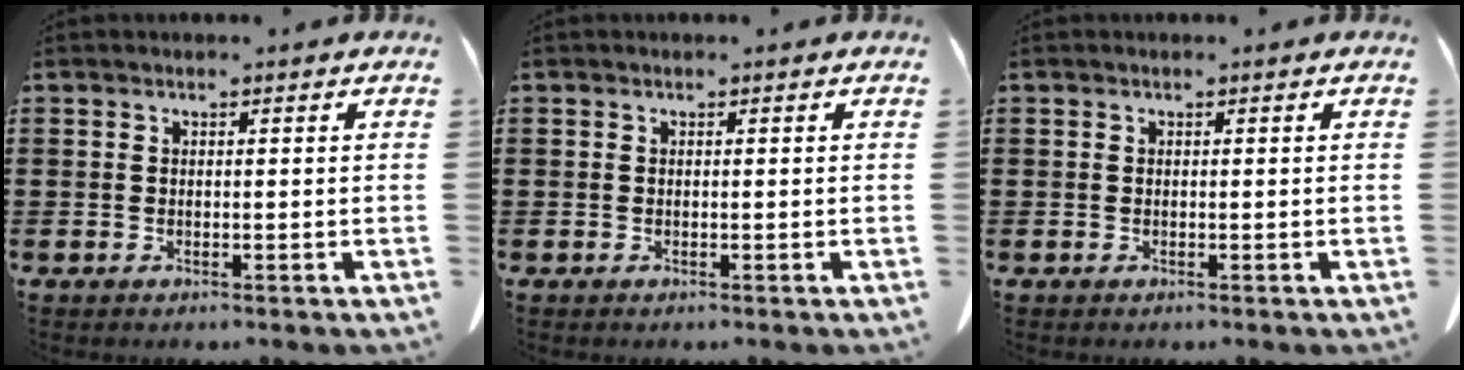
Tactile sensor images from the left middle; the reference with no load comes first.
{"total": 0.0}
{"total": 0.0}